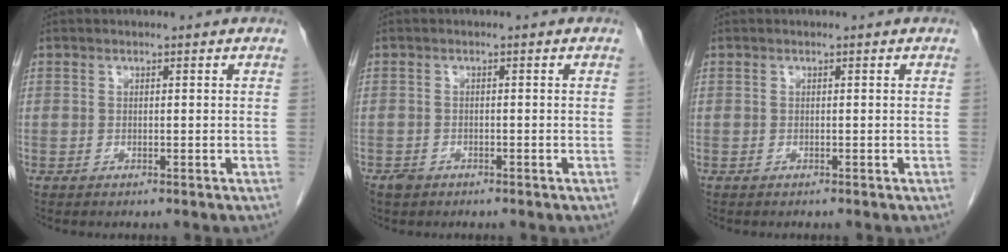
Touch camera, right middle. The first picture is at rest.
{"total": 1.5, "force": [-1.1, 1.1, 0.3], "torque": [-0.012, 0.002, -0.016]}
{"total": 0.0}